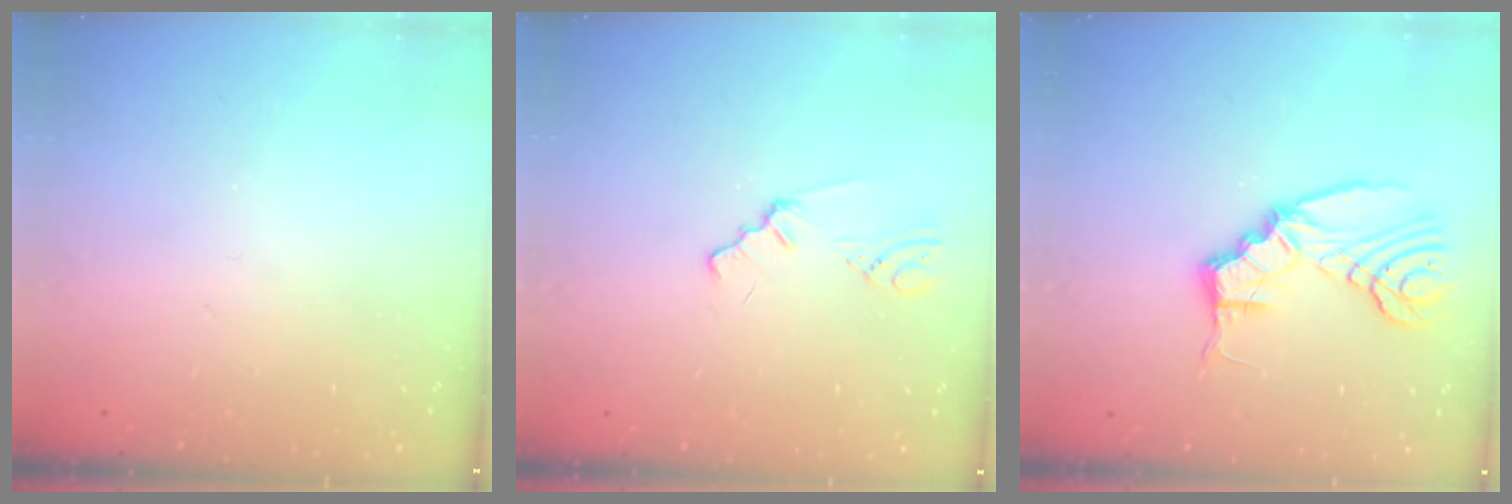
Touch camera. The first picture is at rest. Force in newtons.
{"total": 0.8, "press": 0.8, "slide": 0.2}
{"total": 10.0, "press": 9.9, "slide": 1.3}